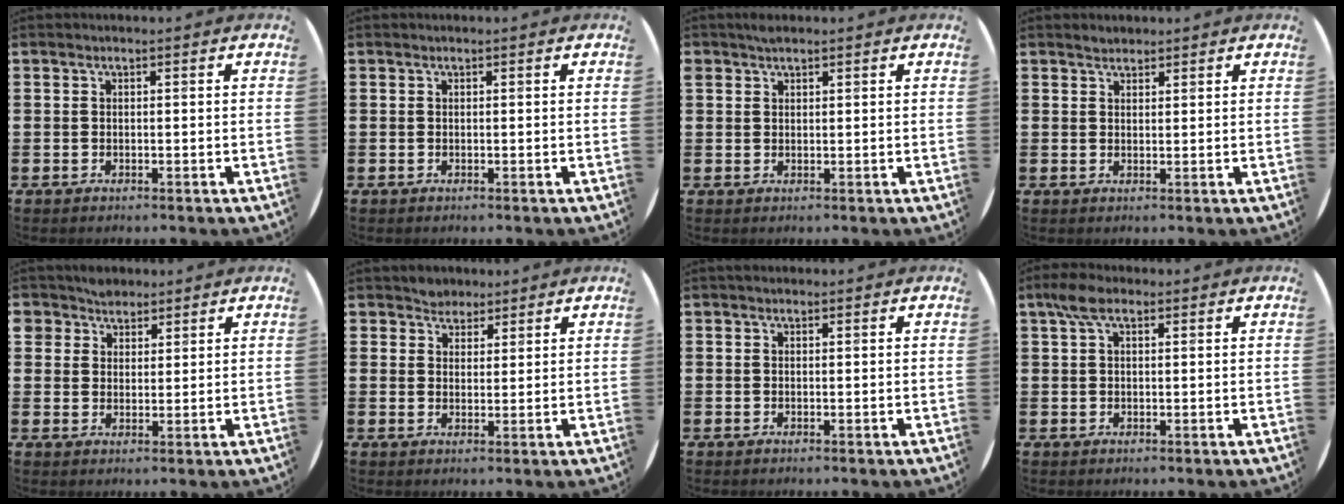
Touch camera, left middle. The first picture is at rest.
{"total": 0.0}
{"total": 1.2, "force": [1.1, 0.4, 0.0], "torque": [-0.003, 0.002, 0.022]}
{"total": 1.3, "force": [1.3, 0.3, 0.0], "torque": [-0.001, 0.004, 0.025]}
{"total": 3.5, "force": [2.8, 2.1, -0.2], "torque": [-0.009, 0.009, 0.055]}
{"total": 2.7, "force": [2.5, 1.1, -0.3], "torque": [-0.001, 0.002, 0.049]}
{"total": 0.0}
{"total": 3.6, "force": [1.9, 1.6, 2.5], "torque": [-0.047, 0.006, 0.032]}